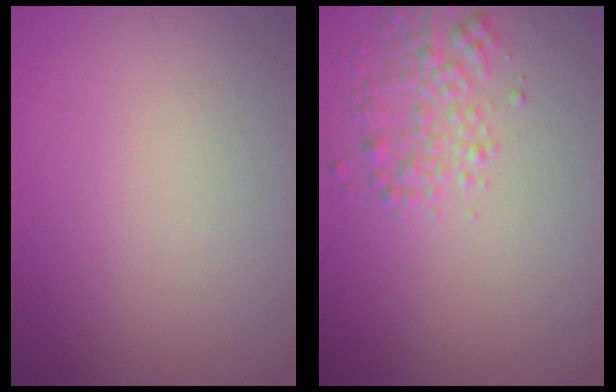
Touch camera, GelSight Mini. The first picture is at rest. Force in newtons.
{"total": 2.5, "press": 2.5, "slide": 0.1}